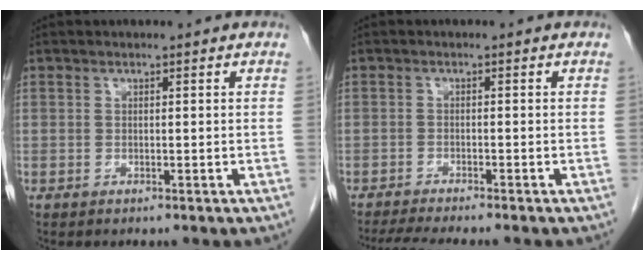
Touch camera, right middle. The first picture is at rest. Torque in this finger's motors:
{"motor_torque": [0.10, -0.08, 0.04, 0.02]}